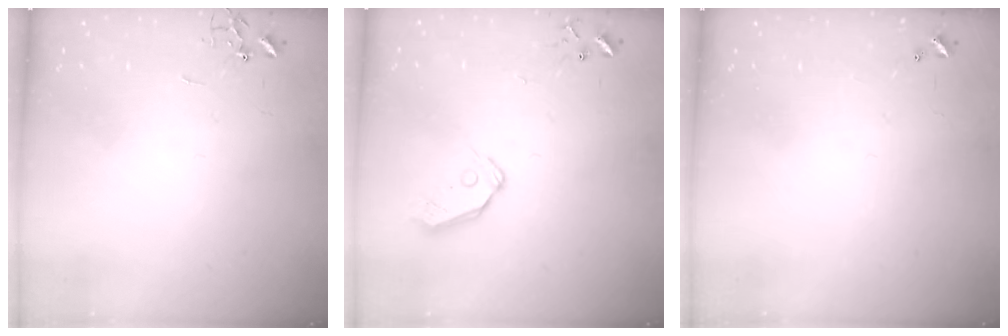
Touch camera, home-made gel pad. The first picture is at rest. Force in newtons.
{"total": 8.5, "press": 8.4, "slide": 0.9}
{"total": 0.0}